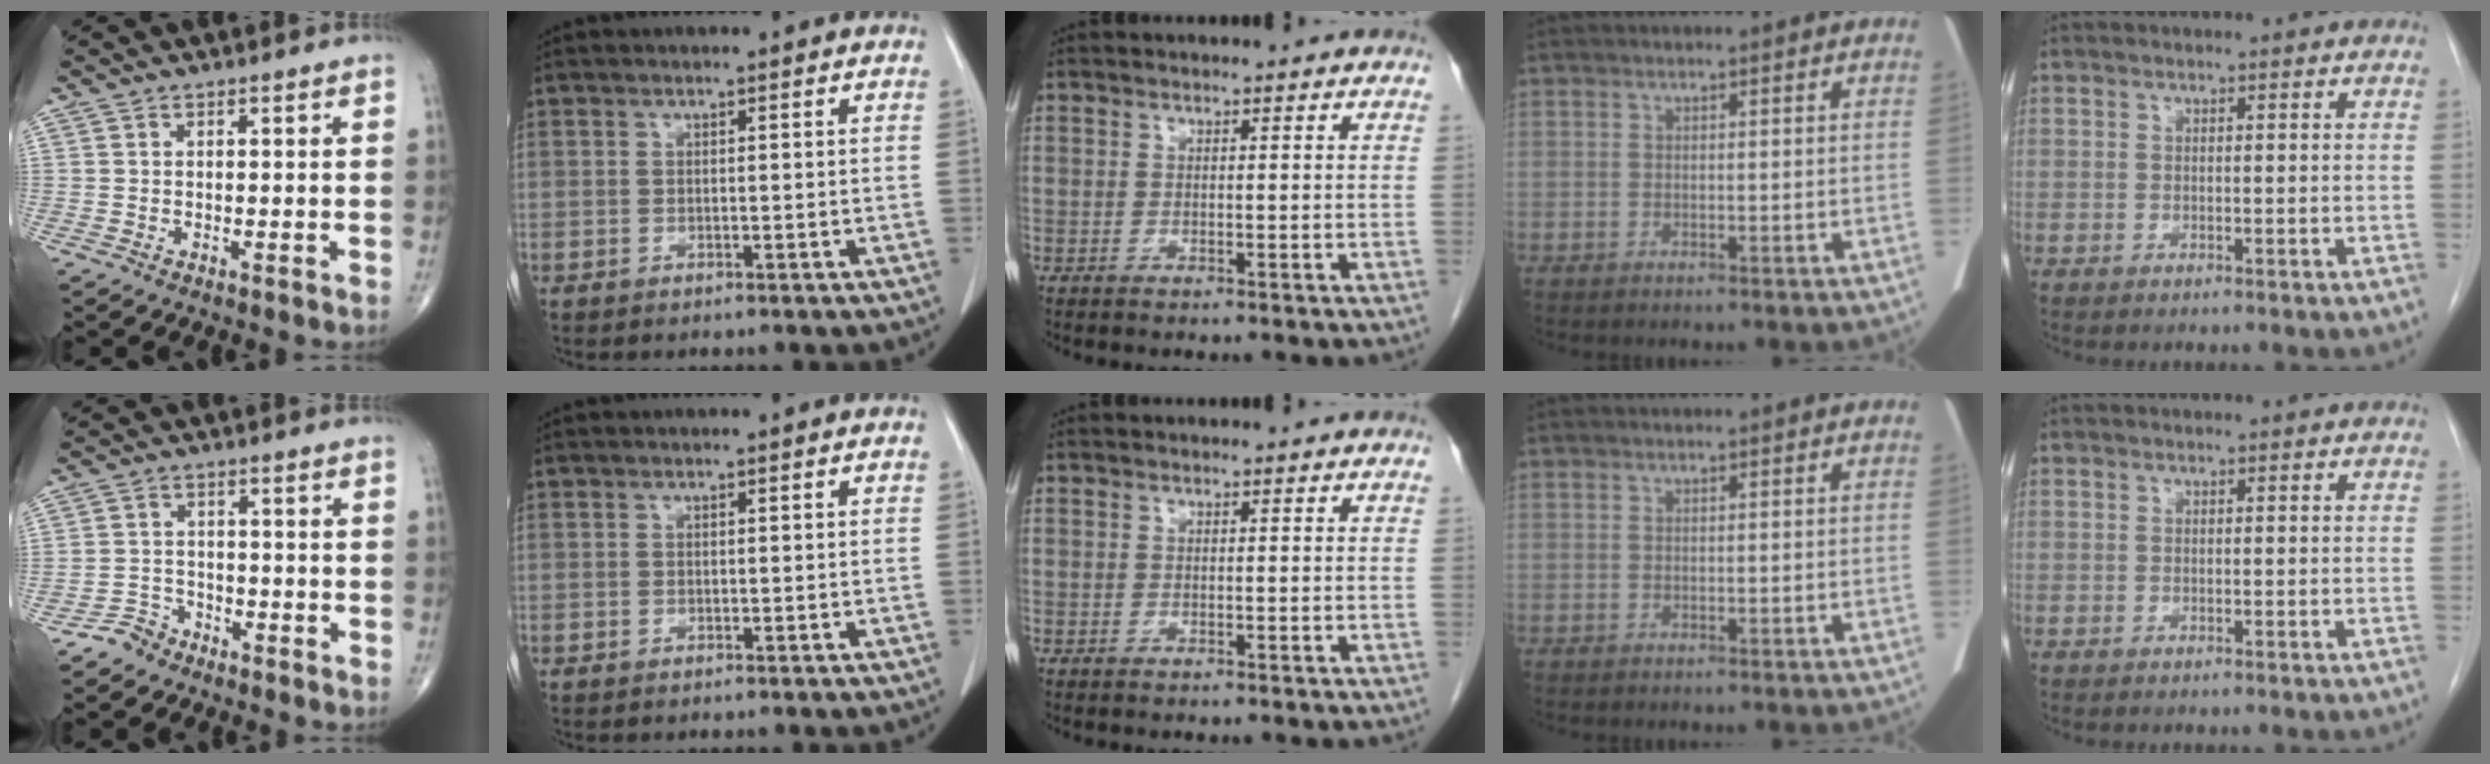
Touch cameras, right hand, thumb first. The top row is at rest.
{"thumb": {"total": 3.7, "force": [-3.1, 2.1, 0.0], "torque": [0.012, 0.018, -0.062]}}